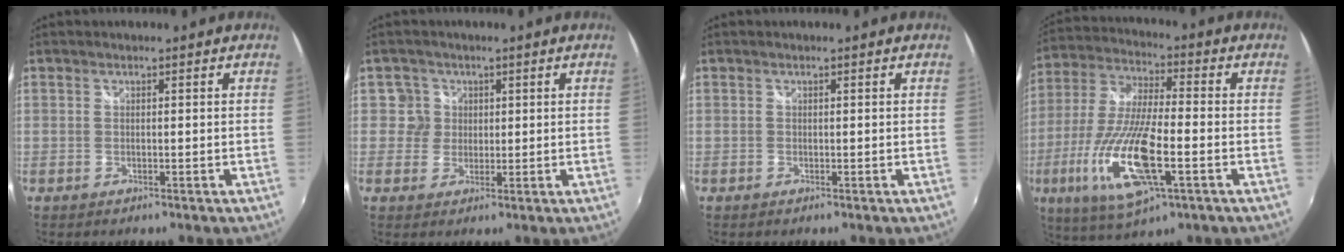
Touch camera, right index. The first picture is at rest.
{"total": 3.5, "force": [0.8, 3.4, -0.2], "torque": [0.023, 0.015, 0.009]}
{"total": 0.0}
{"total": 18.7, "force": [-6.3, 5.0, 16.9], "torque": [-0.353, -0.029, -0.120]}